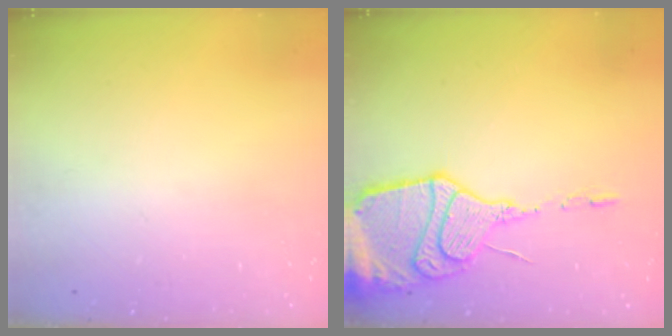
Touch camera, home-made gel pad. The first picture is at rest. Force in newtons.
{"total": 19.2, "press": 19.1, "slide": 1.6}